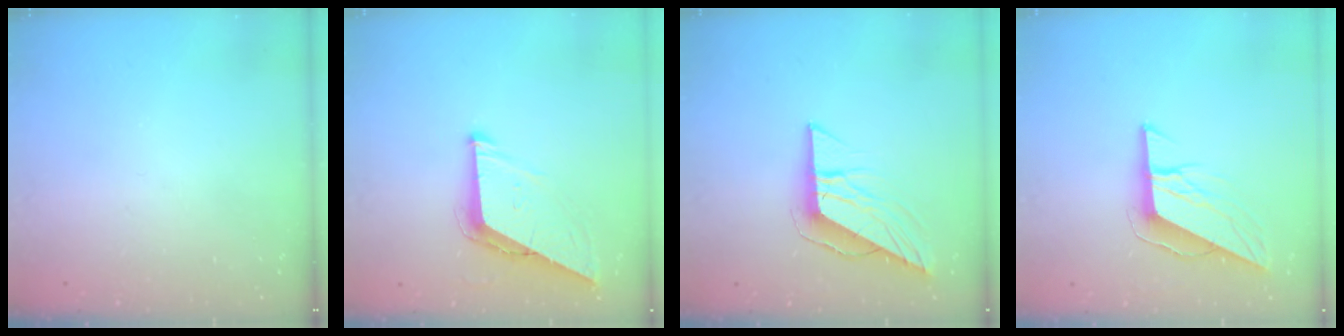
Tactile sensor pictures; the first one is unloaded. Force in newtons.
{"total": 7.7, "press": 7.7, "slide": 0.3}
{"total": 8.7, "press": 8.7, "slide": 0.3}
{"total": 9.3, "press": 9.3, "slide": 0.6}